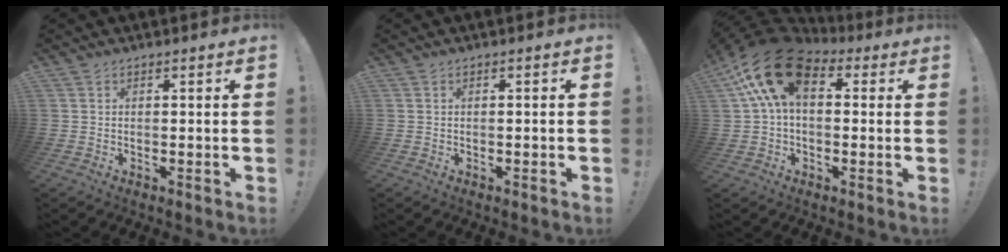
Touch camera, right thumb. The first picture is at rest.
{"total": 0.8, "force": [-0.6, -0.2, 0.4], "torque": [-0.011, 0.002, -0.011]}
{"total": 17.5, "force": [6.2, 10.2, 12.8], "torque": [-0.237, -0.015, 0.111]}